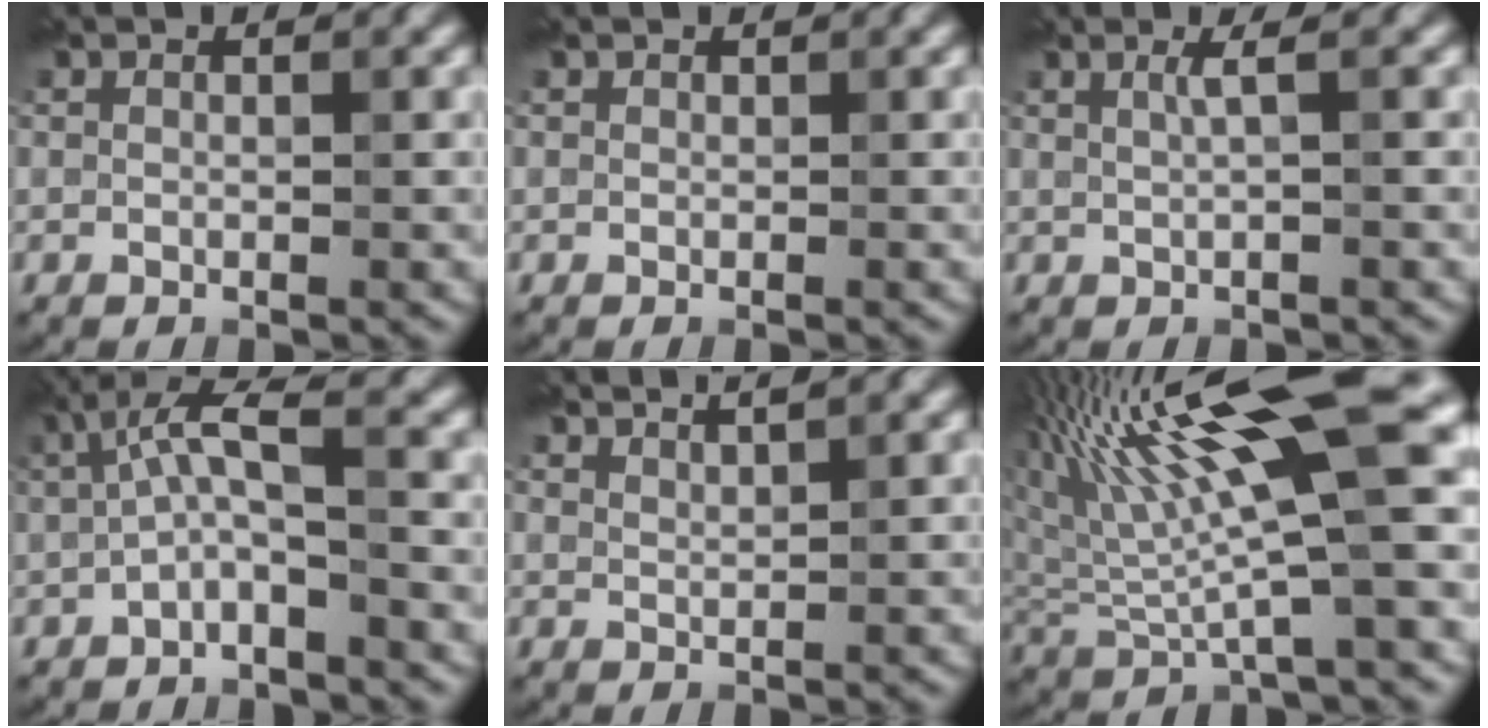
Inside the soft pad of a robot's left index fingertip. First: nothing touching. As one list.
[{"total": 1.2, "force": [0.1, -0.7, -1.0], "torque": [0.001, -0.003, 0.019]}, {"total": 0.9, "force": [-0.4, -0.8, 0.1], "torque": [-0.024, -0.002, 0.021]}, {"total": 2.6, "force": [-0.3, -0.1, 2.5], "torque": [-0.082, 0.002, 0.021]}, {"total": 2.0, "force": [1.9, -0.5, -0.1], "torque": [0.002, 0.013, 0.038]}, {"total": 10.7, "force": [3.8, 1.5, 9.9], "torque": [-0.207, 0.001, 0.102]}]